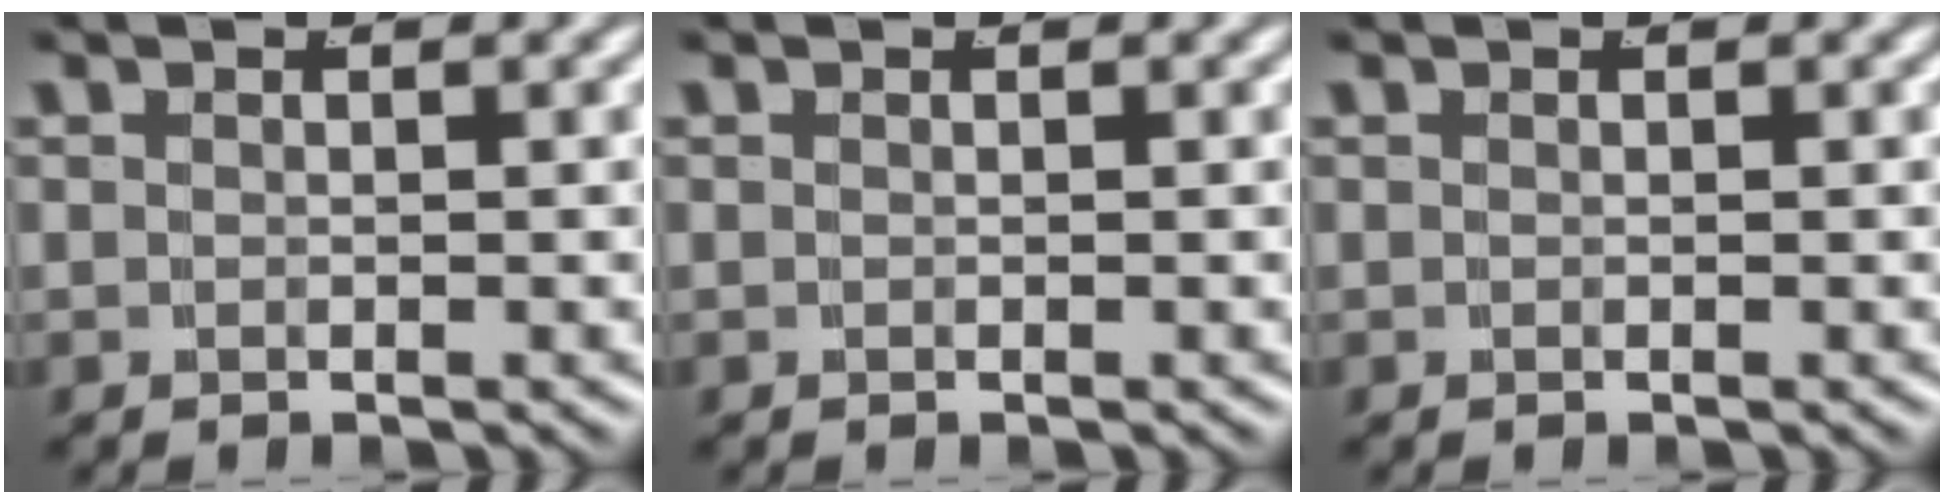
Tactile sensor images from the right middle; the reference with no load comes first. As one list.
[{"total": 0.0}, {"total": 0.0}]